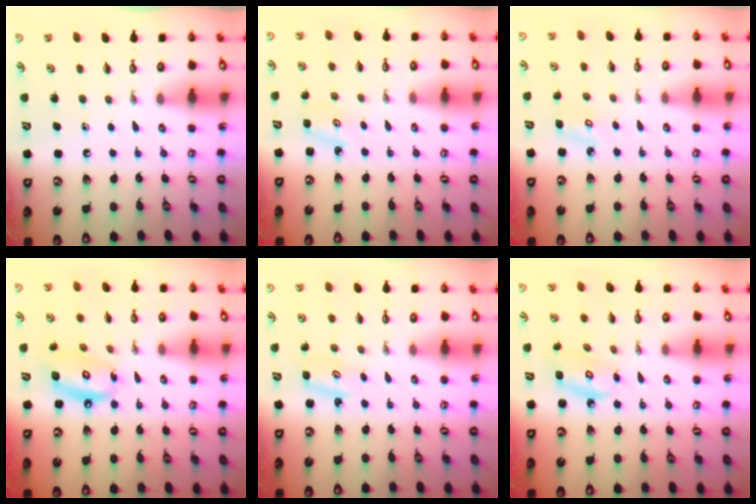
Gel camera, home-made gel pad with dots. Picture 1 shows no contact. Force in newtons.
{"total": 2.7, "press": 2.6, "slide": 0.4}
{"total": 3.6, "press": 3.6, "slide": 0.3}
{"total": 11.7, "press": 11.6, "slide": 1.1}
{"total": 2.9, "press": 2.9, "slide": 0.3}
{"total": 5.5, "press": 5.5, "slide": 0.3}